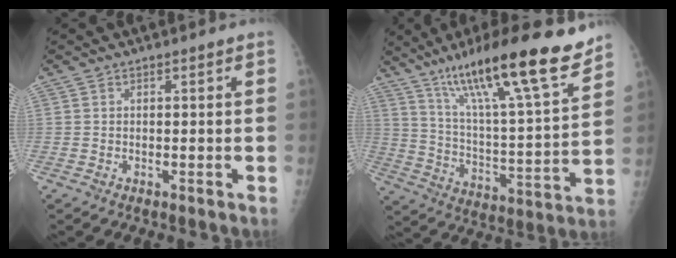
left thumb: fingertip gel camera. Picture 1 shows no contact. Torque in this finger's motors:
{"motor_torque": [0.88, 0.88, 1.28, -1.49, 0.20]}